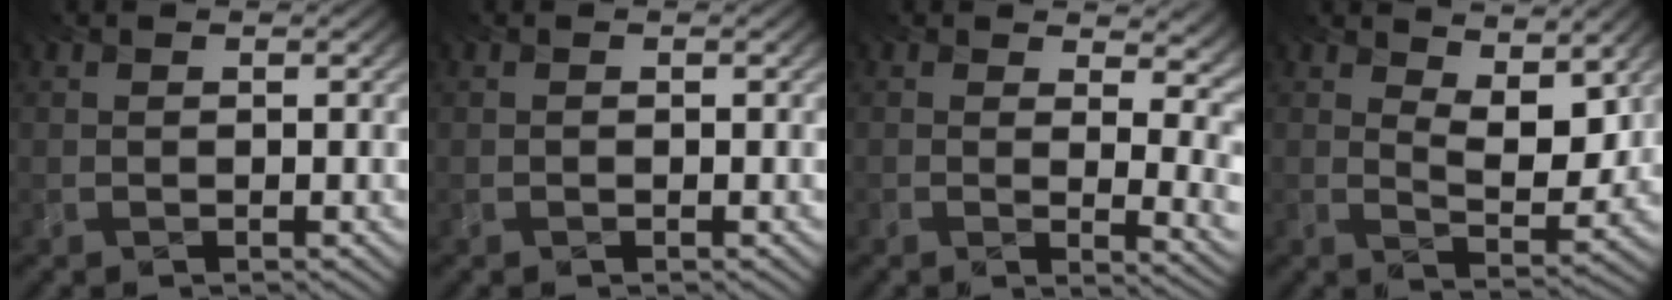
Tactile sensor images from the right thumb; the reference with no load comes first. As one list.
[{"total": 0.0}, {"total": 12.9, "force": [6.7, 5.8, 9.3], "torque": [-0.130, 0.028, 0.092]}, {"total": 9.1, "force": [6.0, 3.3, 6.0], "torque": [-0.098, -0.014, 0.083]}]